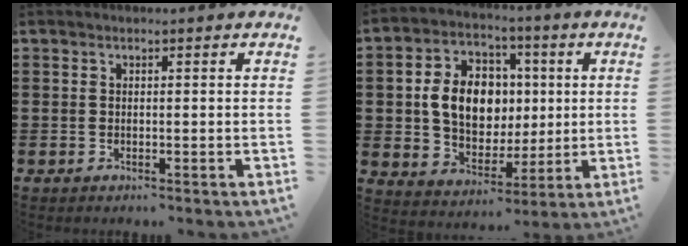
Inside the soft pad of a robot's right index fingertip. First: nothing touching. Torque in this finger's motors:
{"motor_torque": [1.48, 0.61, 1.05, 0.21]}